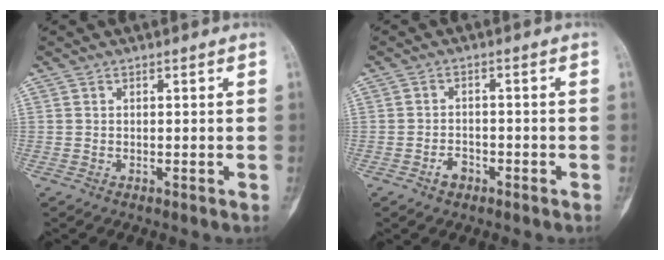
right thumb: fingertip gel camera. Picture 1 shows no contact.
{"total": 2.6, "force": [-1.7, 1.6, 1.2], "torque": [-0.018, 0.014, -0.026]}